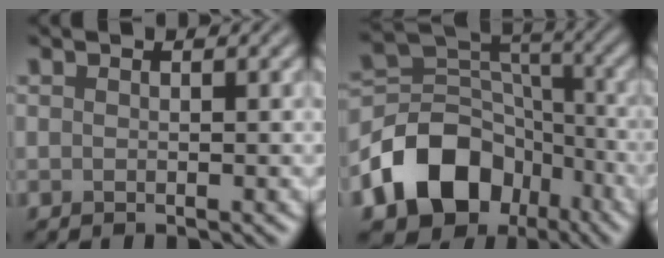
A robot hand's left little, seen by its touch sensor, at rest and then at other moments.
{"total": 10.9, "force": [-5.5, 8.0, 5.1], "torque": [-0.091, 0.003, -0.105]}